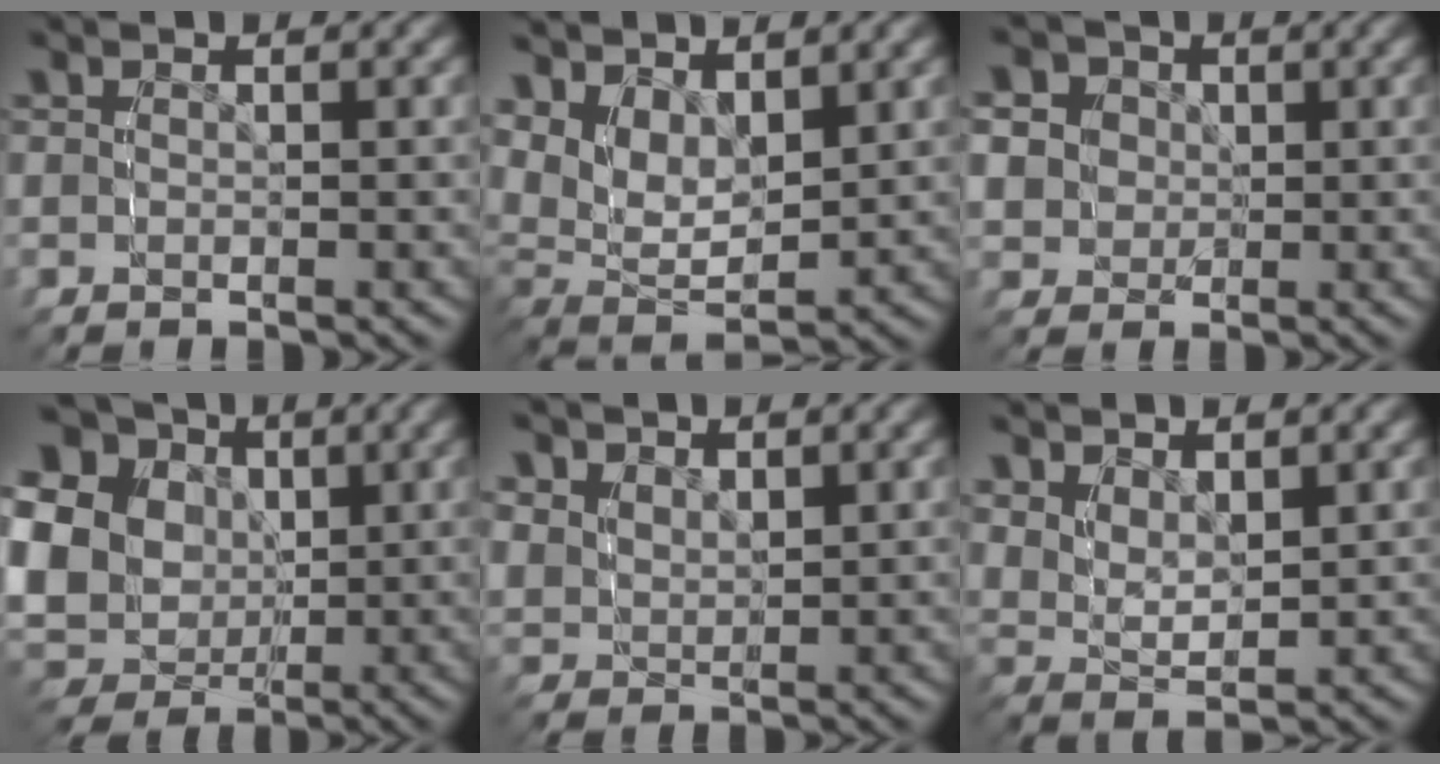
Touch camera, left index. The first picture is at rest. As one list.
[{"total": 7.6, "force": [2.3, 5.6, 4.6], "torque": [-0.114, -0.014, 0.039]}, {"total": 8.8, "force": [2.7, 7.5, 3.7], "torque": [-0.074, 0.002, 0.040]}, {"total": 15.3, "force": [2.5, 13.0, 7.6], "torque": [-0.166, -0.012, 0.029]}, {"total": 2.8, "force": [2.0, 1.7, 0.9], "torque": [-0.023, -0.007, 0.048]}, {"total": 4.0, "force": [2.5, 2.0, 2.4], "torque": [-0.053, -0.007, 0.048]}]